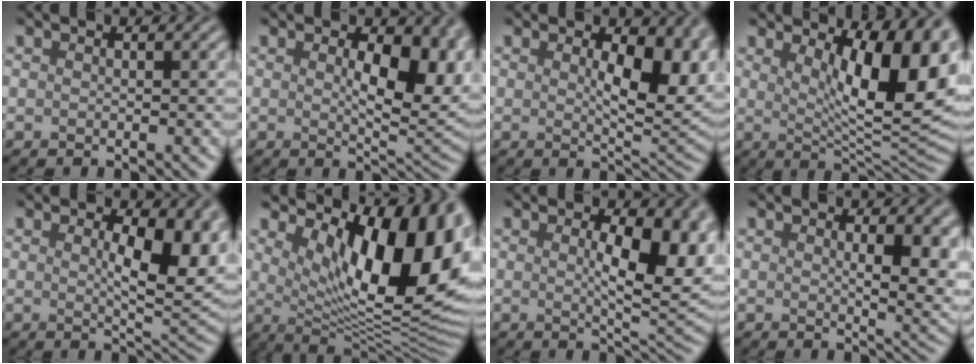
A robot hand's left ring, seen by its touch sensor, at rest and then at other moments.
{"total": 7.8, "force": [1.2, 3.7, 6.8], "torque": [-0.098, -0.008, 0.024]}
{"total": 7.3, "force": [1.4, 3.3, 6.3], "torque": [-0.094, -0.008, 0.025]}
{"total": 11.6, "force": [3.4, 3.7, 10.5], "torque": [-0.127, -0.010, 0.055]}
{"total": 7.4, "force": [1.4, 2.7, 6.8], "torque": [-0.098, -0.008, 0.026]}
{"total": 14.0, "force": [4.6, 5.4, 12.0], "torque": [-0.143, -0.016, 0.078]}
{"total": 8.6, "force": [1.1, 3.0, 8.0], "torque": [-0.111, -0.005, 0.021]}
{"total": 6.1, "force": [1.1, 2.1, 5.6], "torque": [-0.066, -0.011, 0.026]}